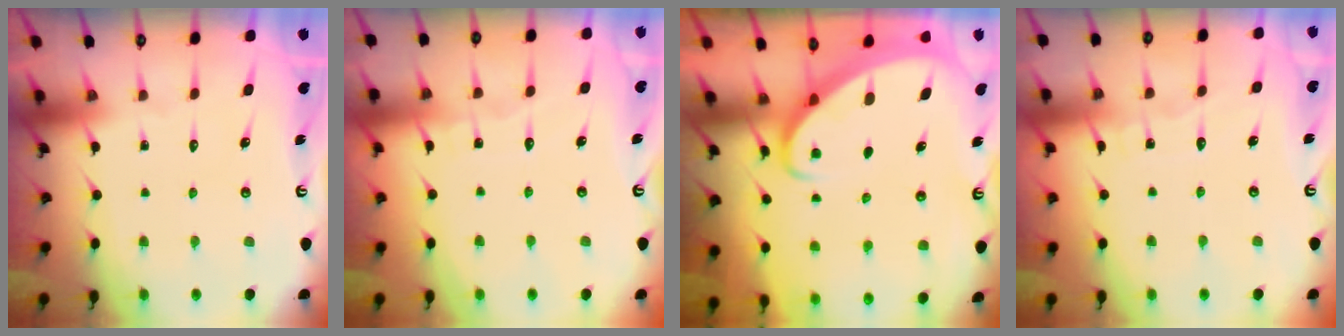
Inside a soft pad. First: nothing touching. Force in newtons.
{"total": 5.0, "press": 5.0, "slide": 0.4}
{"total": 2.6, "press": 2.6, "slide": 0.3}
{"total": 4.5, "press": 4.5, "slide": 0.5}